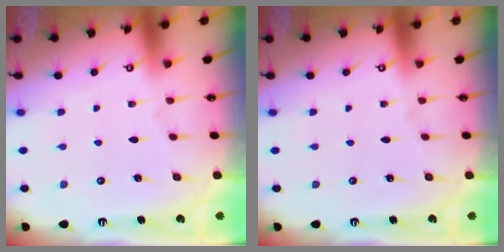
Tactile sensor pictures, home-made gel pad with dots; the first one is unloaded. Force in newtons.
{"total": 0.0}